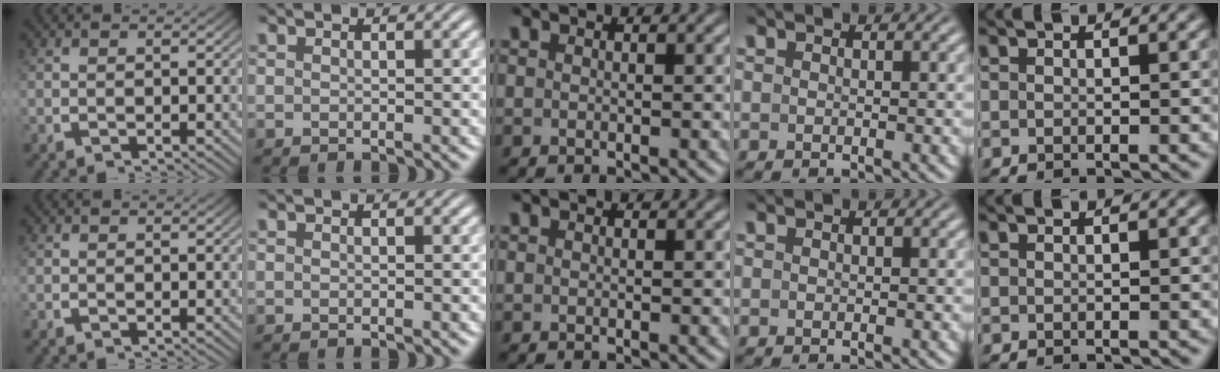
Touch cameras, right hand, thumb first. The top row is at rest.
{}